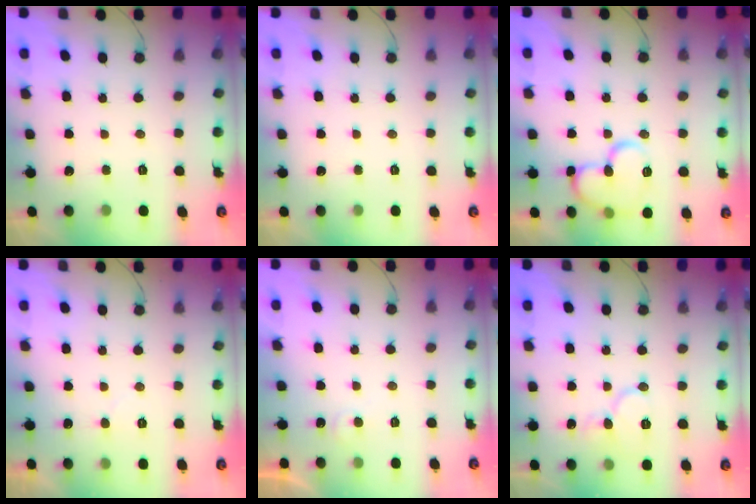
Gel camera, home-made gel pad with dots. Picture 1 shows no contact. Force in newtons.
{"total": 0.0}
{"total": 14.1, "press": 14.0, "slide": 1.8}
{"total": 4.0, "press": 4.0, "slide": 0.3}
{"total": 3.9, "press": 3.8, "slide": 0.4}
{"total": 9.3, "press": 9.3, "slide": 1.0}